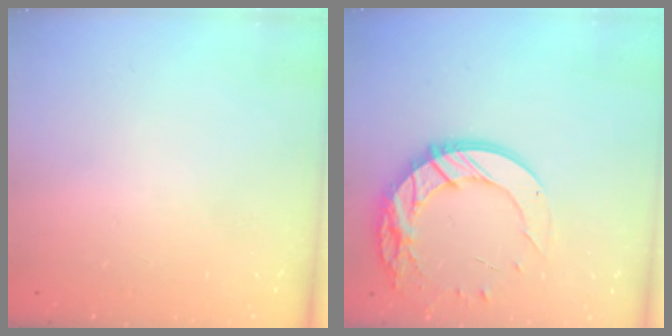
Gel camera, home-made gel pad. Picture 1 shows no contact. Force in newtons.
{"total": 16.5, "press": 16.5, "slide": 1.4}